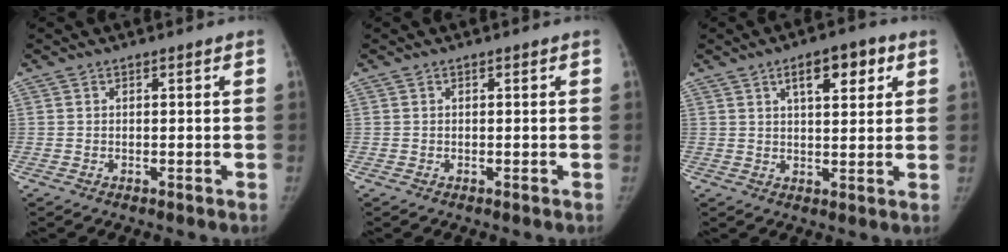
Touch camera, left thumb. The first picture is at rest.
{"total": 0.0}
{"total": 8.2, "force": [3.7, 3.4, 6.5], "torque": [-0.075, -0.007, 0.053]}